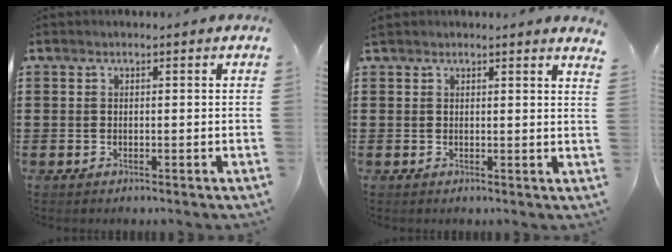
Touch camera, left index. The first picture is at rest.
{"total": 1.6, "force": [1.5, -0.2, 0.5], "torque": [-0.013, -0.002, 0.028]}